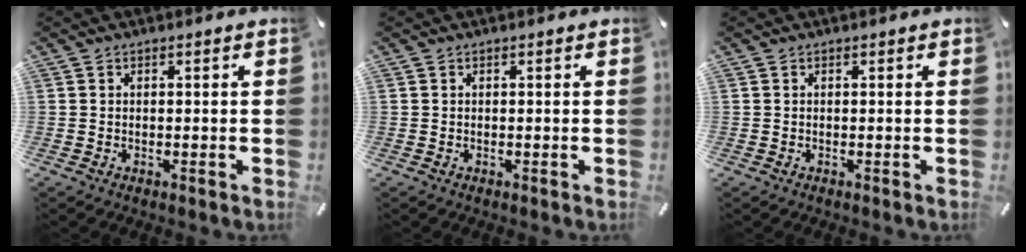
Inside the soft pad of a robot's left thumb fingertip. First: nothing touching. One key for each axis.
{"total": 0.0}
{"total": 0.0}